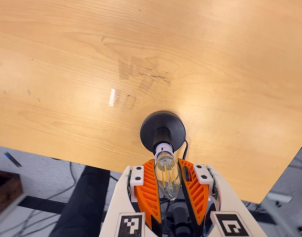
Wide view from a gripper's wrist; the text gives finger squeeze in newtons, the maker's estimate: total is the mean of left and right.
{"total": 9.6, "left": 8.7, "right": 10.5}